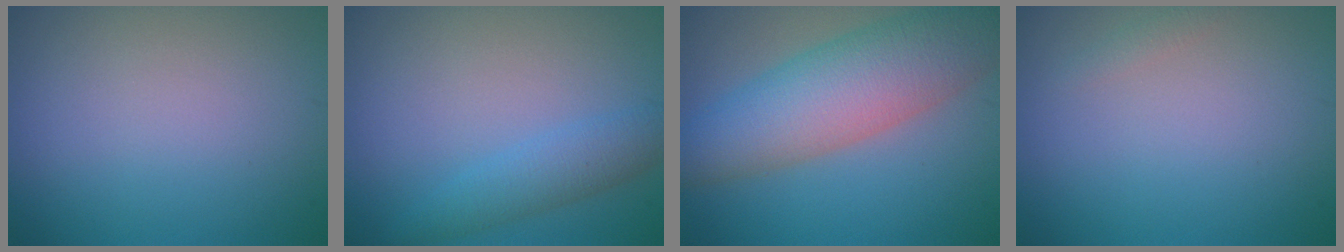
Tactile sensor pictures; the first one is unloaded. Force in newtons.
{"total": 2.7, "press": 2.7, "slide": 0.1}
{"total": 7.9, "press": 7.9, "slide": 0.5}
{"total": 0.6, "press": 0.6, "slide": 0.0}